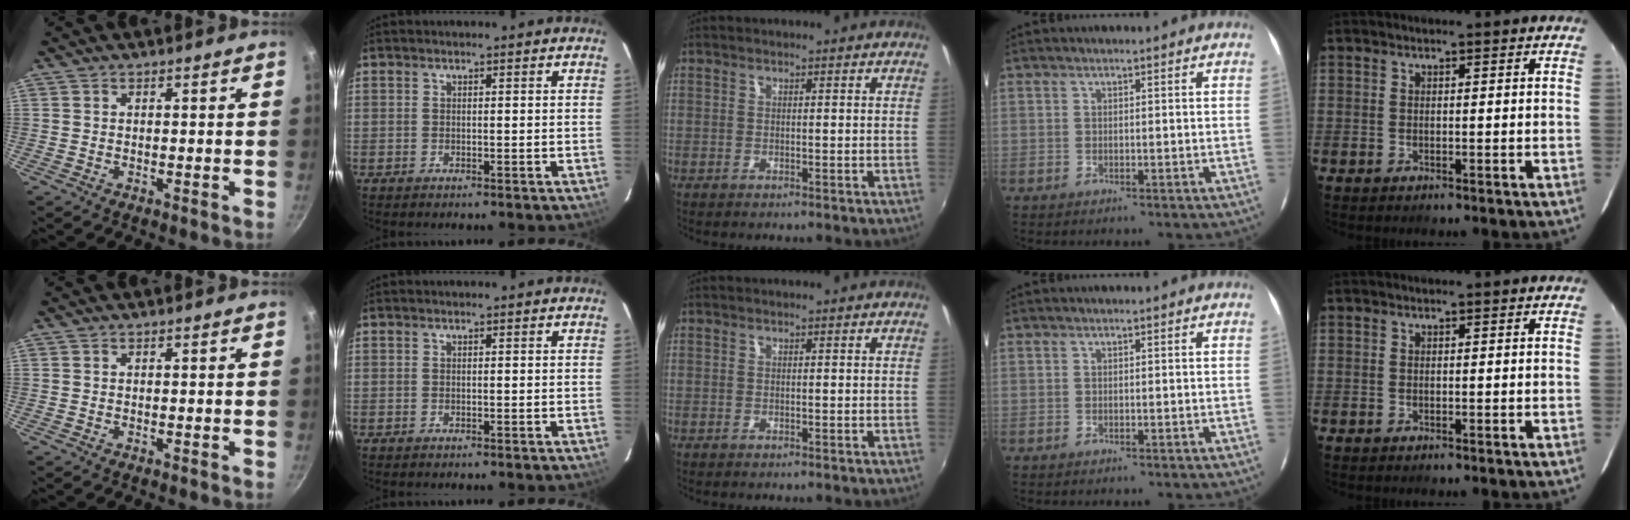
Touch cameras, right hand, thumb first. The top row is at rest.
{}